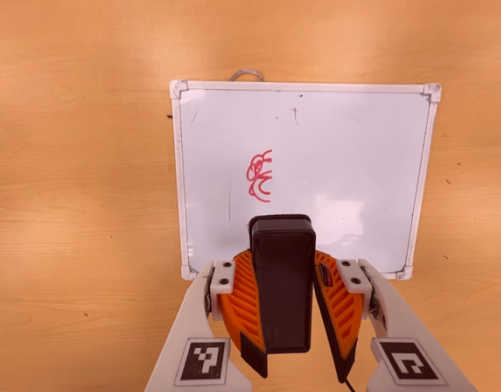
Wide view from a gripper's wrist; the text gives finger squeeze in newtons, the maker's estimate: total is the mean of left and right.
{"total": 11.6, "left": 10.5, "right": 12.7}